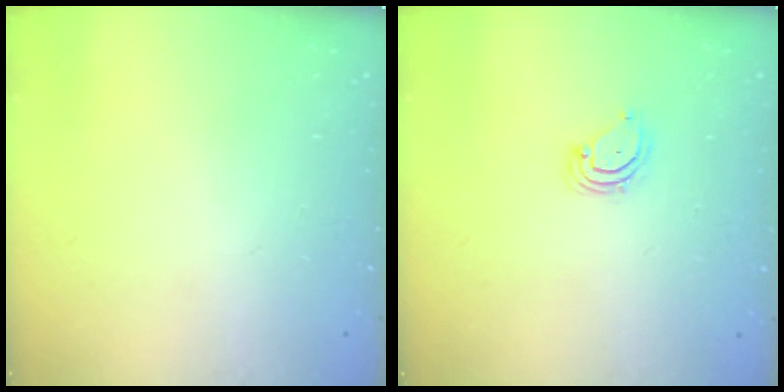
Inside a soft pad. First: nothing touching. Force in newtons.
{"total": 3.8, "press": 3.8, "slide": 0.2}